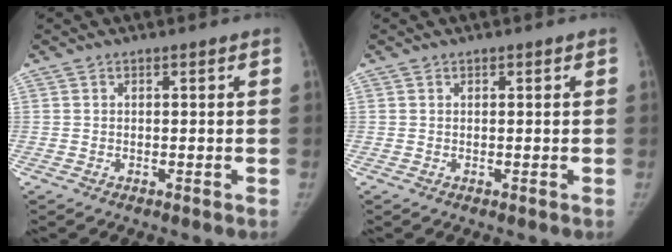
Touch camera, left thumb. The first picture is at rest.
{"total": 0.0}